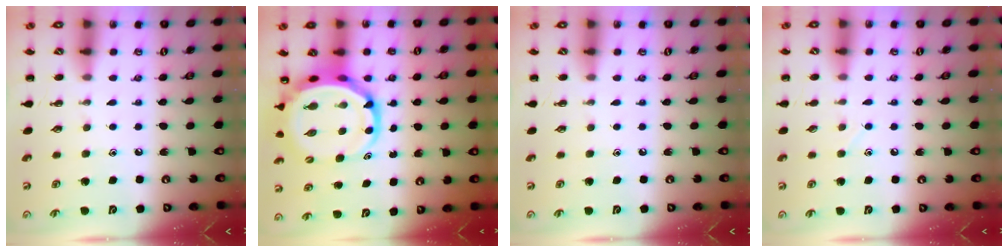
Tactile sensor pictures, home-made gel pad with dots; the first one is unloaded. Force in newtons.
{"total": 8.3, "press": 7.9, "slide": 2.4}
{"total": 0.0}
{"total": 2.9, "press": 2.7, "slide": 0.9}